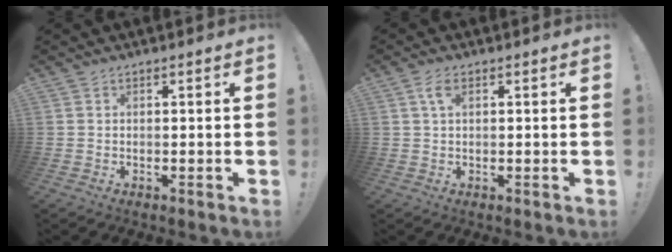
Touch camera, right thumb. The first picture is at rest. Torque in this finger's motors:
{"motor_torque": [0.55, 0.75, 0.16, -0.23, 0.06]}